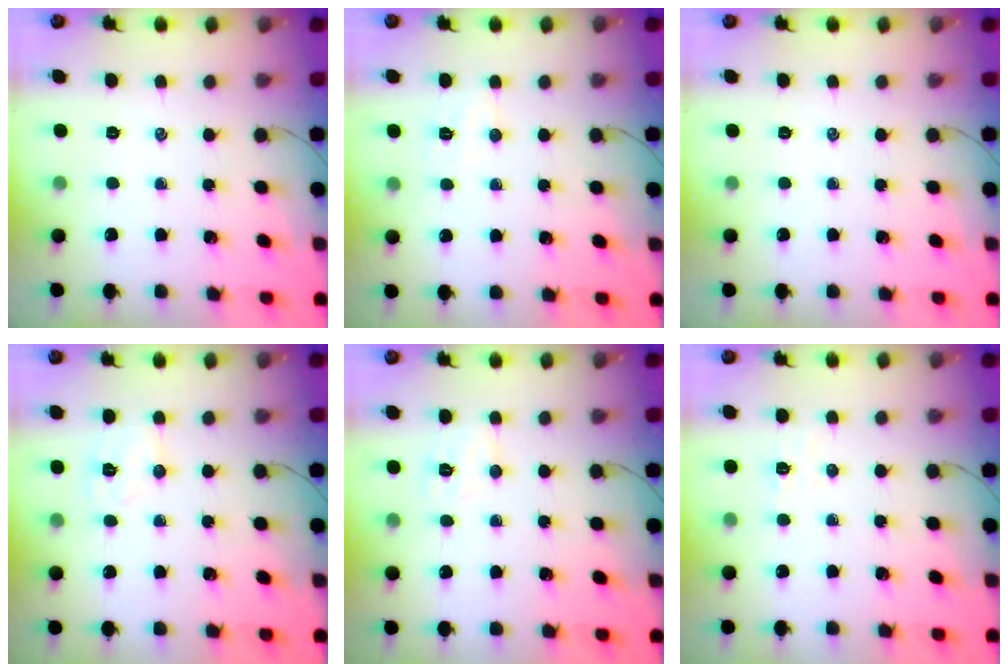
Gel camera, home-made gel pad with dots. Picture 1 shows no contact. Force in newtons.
{"total": 4.7, "press": 4.6, "slide": 1.0}
{"total": 0.0}
{"total": 5.6, "press": 5.5, "slide": 1.1}
{"total": 4.9, "press": 4.8, "slide": 1.1}
{"total": 3.9, "press": 3.8, "slide": 1.0}